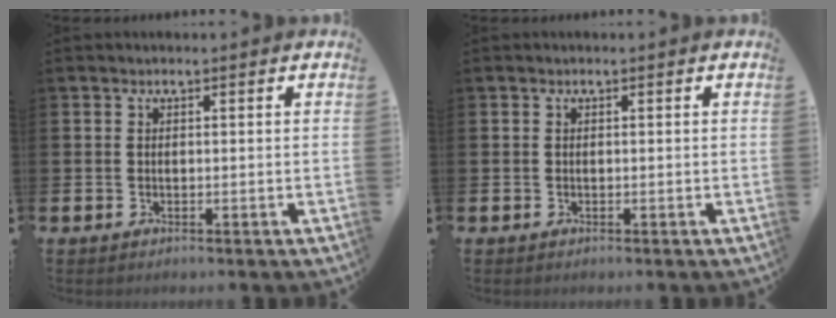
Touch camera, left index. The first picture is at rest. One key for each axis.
{"total": 0.0}